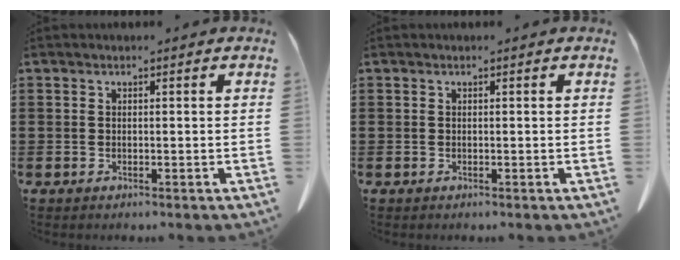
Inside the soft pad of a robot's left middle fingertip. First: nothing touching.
{"total": 0.0}